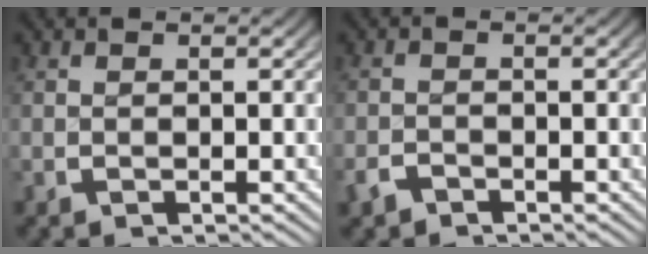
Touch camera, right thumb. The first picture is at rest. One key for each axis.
{"total": 1.7, "fx": -1.6, "fy": 0.4, "fz": -0.4, "tx": 0.007, "ty": -0.006, "tz": -0.030}